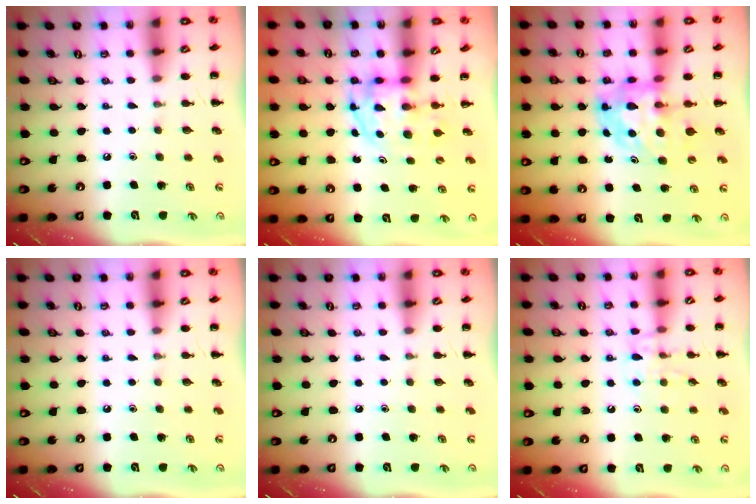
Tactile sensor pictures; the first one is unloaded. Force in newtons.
{"total": 3.5, "press": 3.5, "slide": 0.5}
{"total": 6.5, "press": 6.3, "slide": 1.7}
{"total": 0.0}
{"total": 0.0}
{"total": 9.8, "press": 9.8, "slide": 0.9}